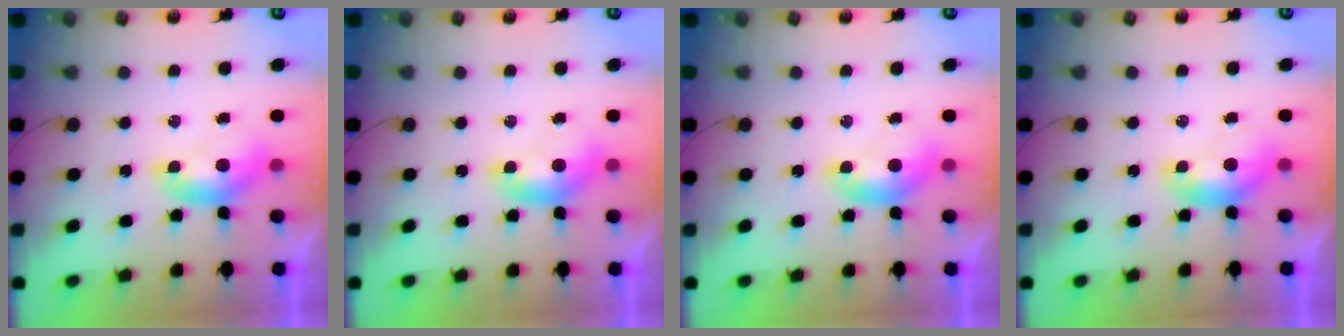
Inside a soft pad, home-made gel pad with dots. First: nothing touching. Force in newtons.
{"total": 0.0}
{"total": 0.0}
{"total": 0.0}